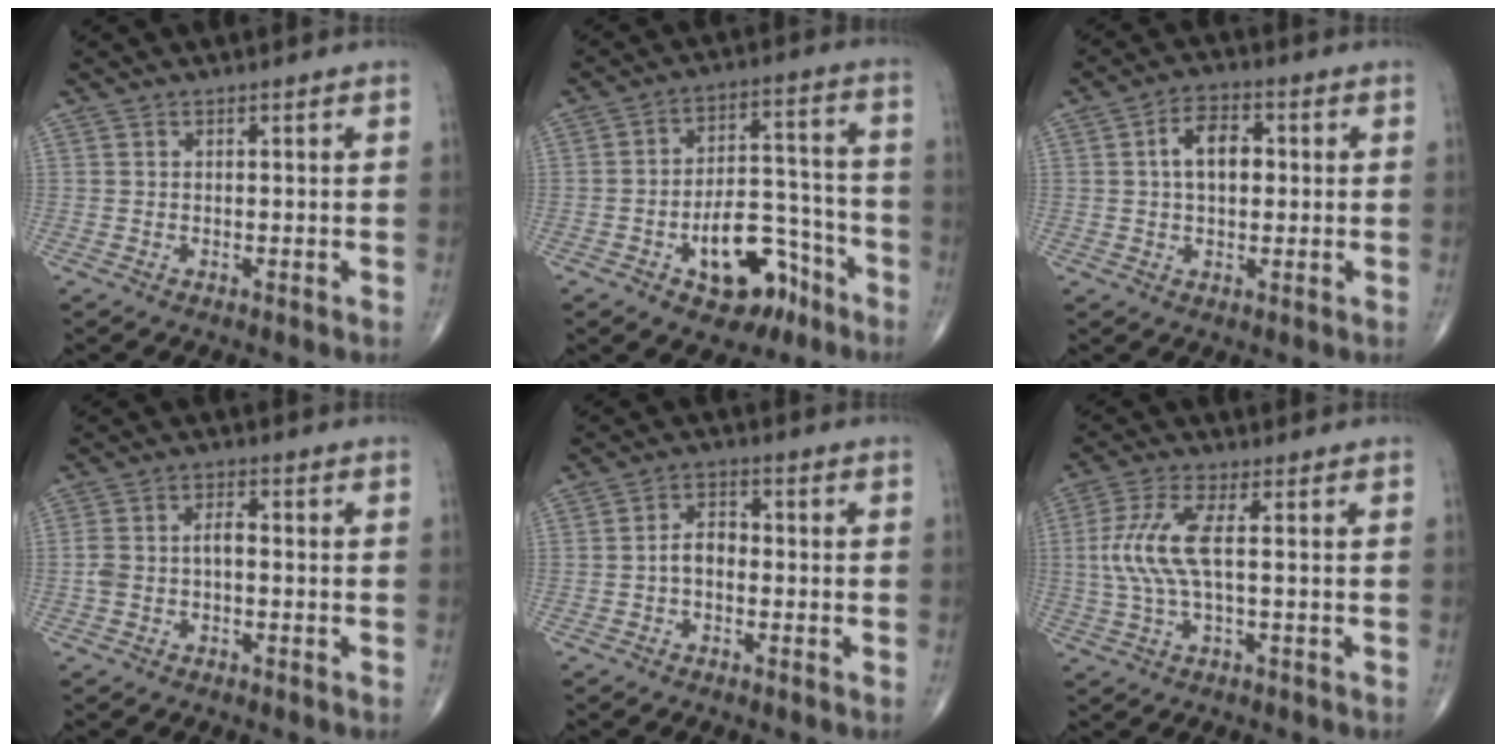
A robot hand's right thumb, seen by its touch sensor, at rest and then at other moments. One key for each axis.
{"total": 14.1, "fx": -7.2, "fy": 7.9, "fz": 9.2, "tx": -0.099, "ty": 0.064, "tz": -0.101}
{"total": 7.3, "fx": 0.9, "fy": 4.5, "fz": 5.7, "tx": -0.088, "ty": 0.015, "tz": 0.008}
{"total": 4.5, "fx": -0.8, "fy": 2.6, "fz": 3.6, "tx": -0.080, "ty": 0.024, "tz": -0.016}
{"total": 4.1, "fx": -0.9, "fy": 2.6, "fz": 3.0, "tx": -0.040, "ty": 0.020, "tz": -0.025}
{"total": 8.4, "fx": 0.5, "fy": 2.4, "fz": 8.1, "tx": -0.209, "ty": 0.011, "tz": 0.008}